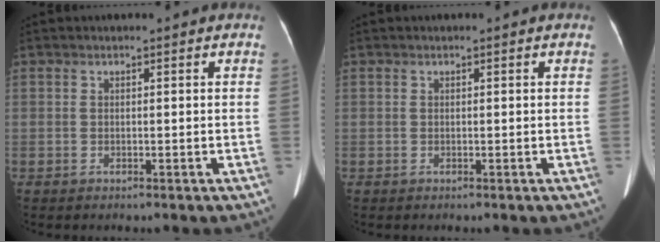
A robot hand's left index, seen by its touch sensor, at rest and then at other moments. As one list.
[{"total": 0.0}]